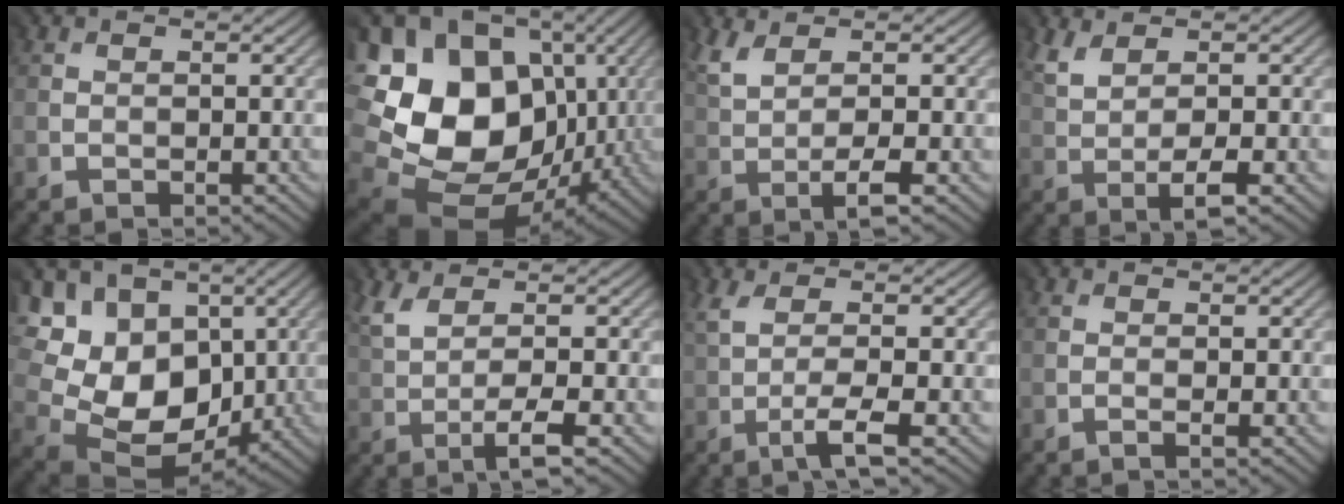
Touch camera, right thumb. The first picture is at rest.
{"total": 19.9, "force": [3.4, 16.1, 11.0], "torque": [-0.276, -0.019, 0.107]}
{"total": 4.2, "force": [1.2, 0.8, 3.9], "torque": [-0.089, 0.003, 0.024]}
{"total": 3.9, "force": [1.3, 1.0, 3.5], "torque": [-0.080, 0.001, 0.026]}
{"total": 14.6, "force": [2.6, 11.5, 8.6], "torque": [-0.202, -0.013, 0.064]}
{"total": 4.5, "force": [0.7, 0.8, 4.4], "torque": [-0.096, 0.006, 0.012]}
{"total": 4.5, "force": [-0.7, 0.6, 4.4], "torque": [-0.096, 0.010, -0.017]}
{"total": 1.0, "force": [-0.1, -0.3, 0.9], "torque": [-0.024, 0.000, -0.005]}